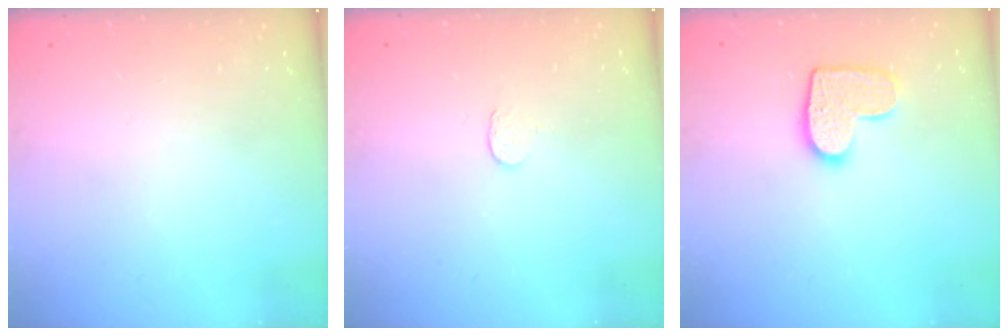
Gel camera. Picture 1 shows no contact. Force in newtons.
{"total": 3.2, "press": 3.1, "slide": 0.3}
{"total": 10.9, "press": 10.9, "slide": 0.6}